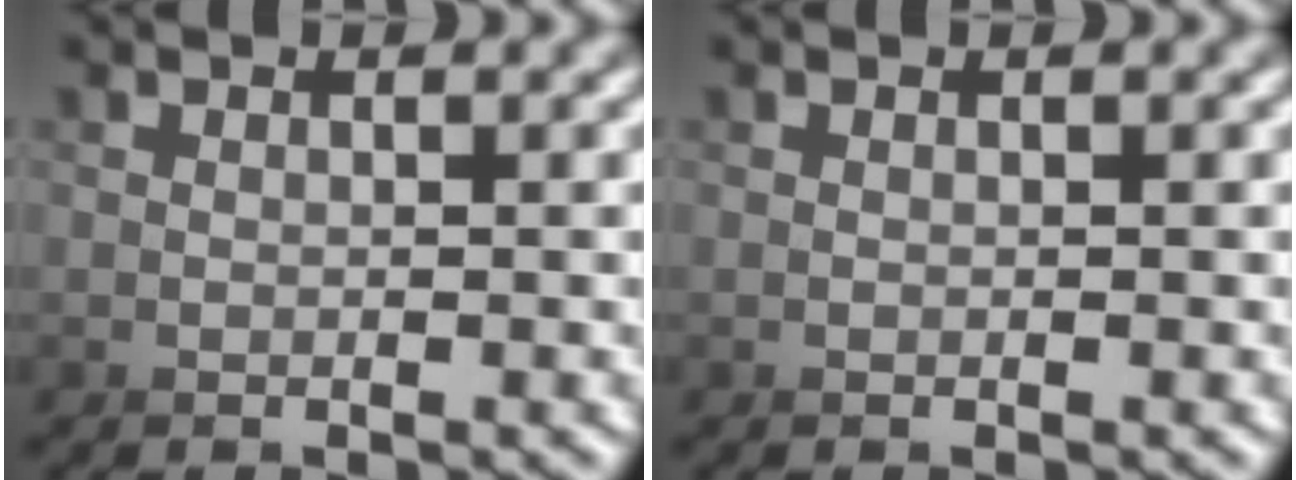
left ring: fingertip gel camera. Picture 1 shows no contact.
{"total": 0.0}